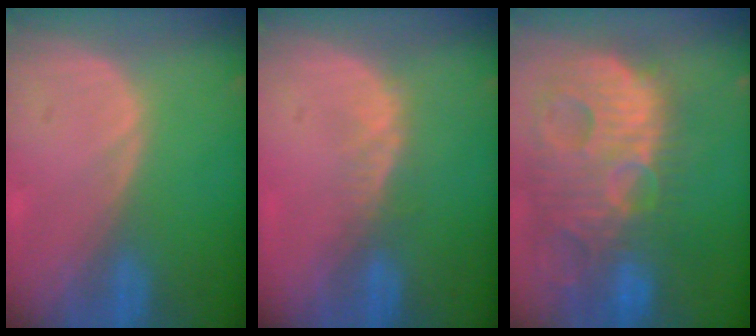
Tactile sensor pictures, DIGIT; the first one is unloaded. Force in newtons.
{"total": 2.3, "press": 1.9, "slide": 1.4}
{"total": 14.6, "press": 12.6, "slide": 7.3}